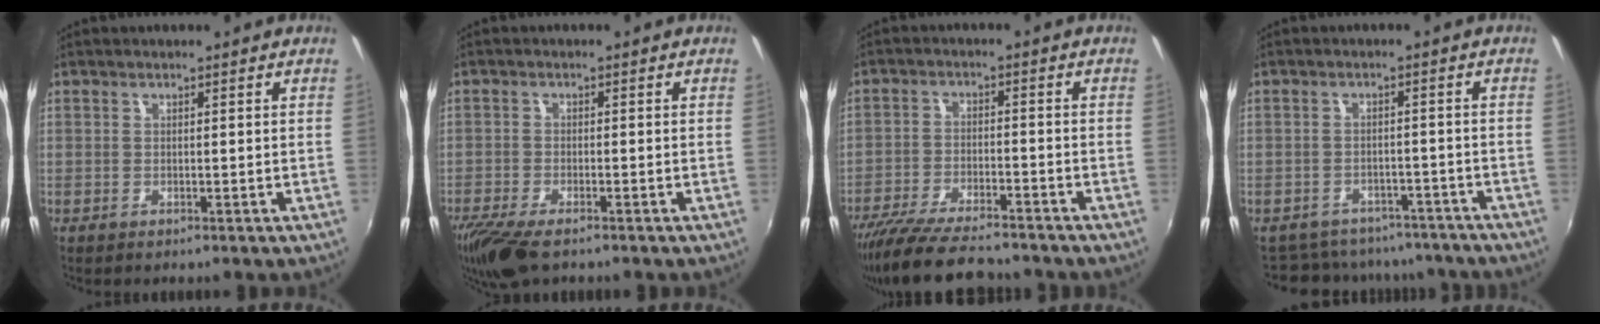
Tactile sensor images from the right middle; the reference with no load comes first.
{"total": 8.1, "force": [-6.0, 2.2, 5.0], "torque": [-0.121, -0.034, -0.113]}
{"total": 13.8, "force": [-12.0, 2.5, 6.2], "torque": [-0.138, -0.027, -0.203]}
{"total": 14.2, "force": [-12.2, 6.1, 4.1], "torque": [-0.094, 0.011, -0.153]}